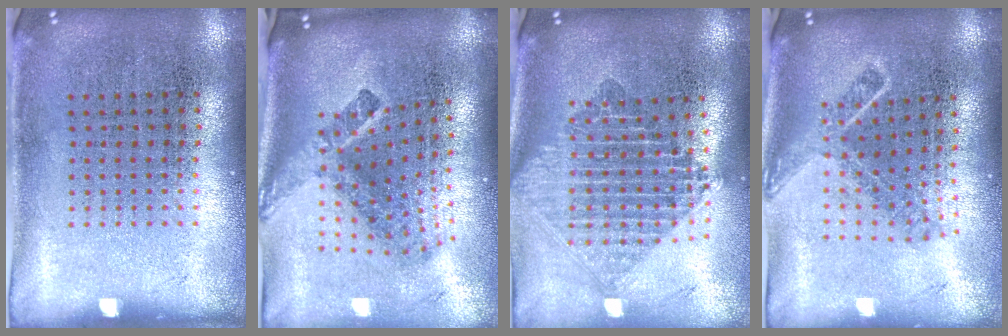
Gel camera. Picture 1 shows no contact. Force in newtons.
{"total": 2.6, "press": 1.6, "slide": 2.0}
{"total": 2.3, "press": 1.8, "slide": 1.4}
{"total": 1.6, "press": 1.2, "slide": 1.1}